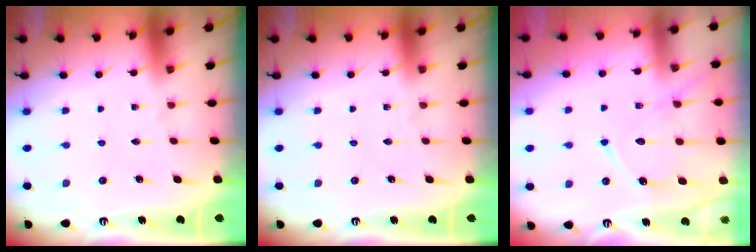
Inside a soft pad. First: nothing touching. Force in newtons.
{"total": 0.0}
{"total": 12.3, "press": 12.2, "slide": 1.1}